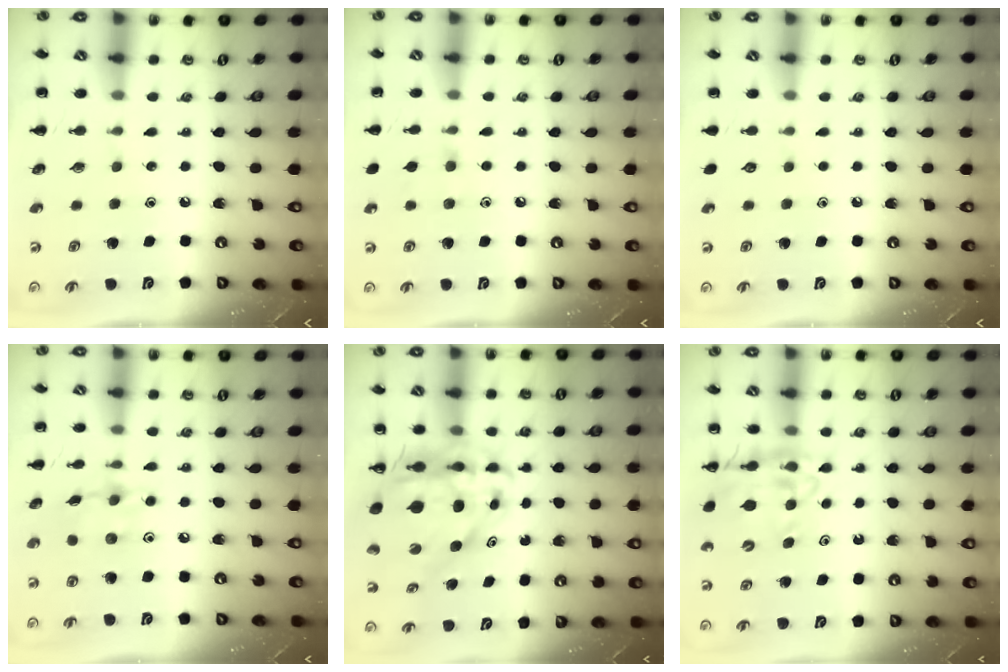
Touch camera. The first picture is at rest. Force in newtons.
{"total": 4.8, "press": 4.4, "slide": 2.0}
{"total": 0.0}
{"total": 6.5, "press": 6.5, "slide": 1.0}
{"total": 12.7, "press": 12.0, "slide": 4.0}
{"total": 12.8, "press": 12.3, "slide": 3.2}